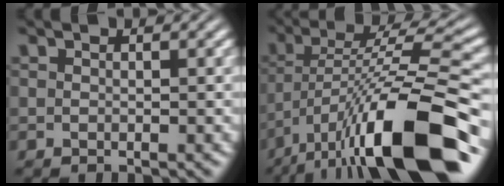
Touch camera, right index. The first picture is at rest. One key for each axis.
{"total": 10.1, "fx": -3.0, "fy": 2.4, "fz": 9.3, "tx": -0.159, "ty": -0.025, "tz": -0.025}